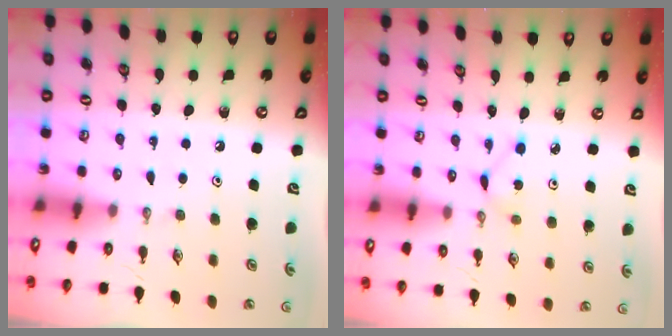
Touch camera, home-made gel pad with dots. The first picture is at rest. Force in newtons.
{"total": 2.8, "press": 2.8, "slide": 0.1}